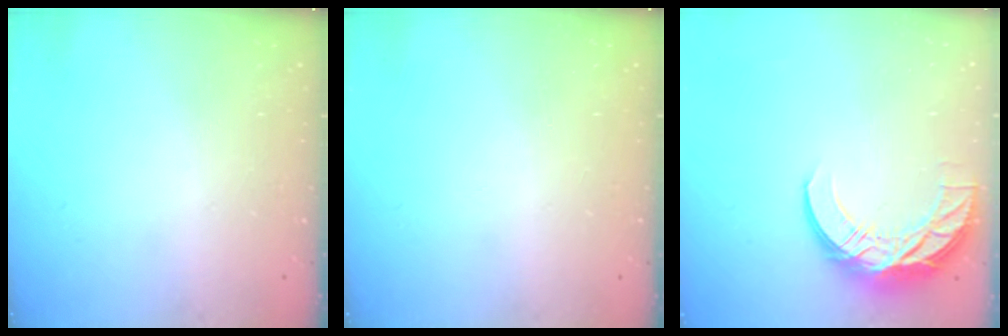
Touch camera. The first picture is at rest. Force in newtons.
{"total": 0.0}
{"total": 14.2, "press": 14.2, "slide": 1.0}